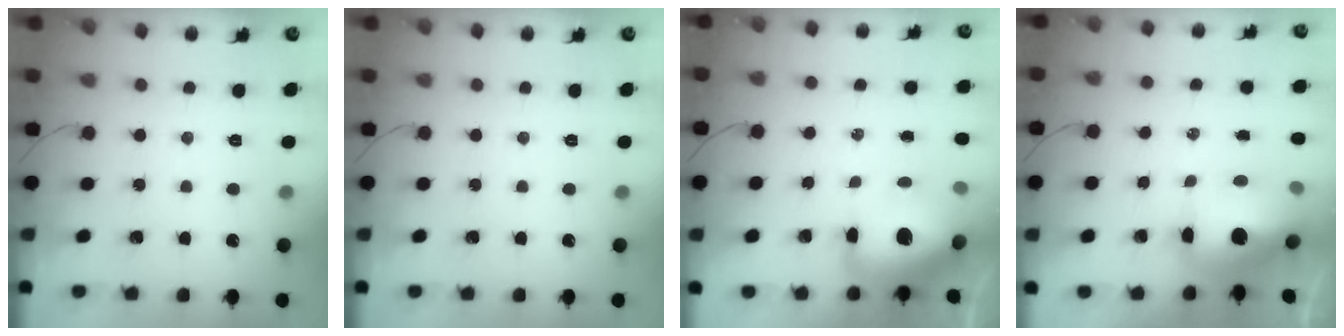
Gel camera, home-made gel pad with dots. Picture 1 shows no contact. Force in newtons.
{"total": 0.0}
{"total": 16.0, "press": 15.5, "slide": 3.9}
{"total": 13.7, "press": 13.3, "slide": 3.3}